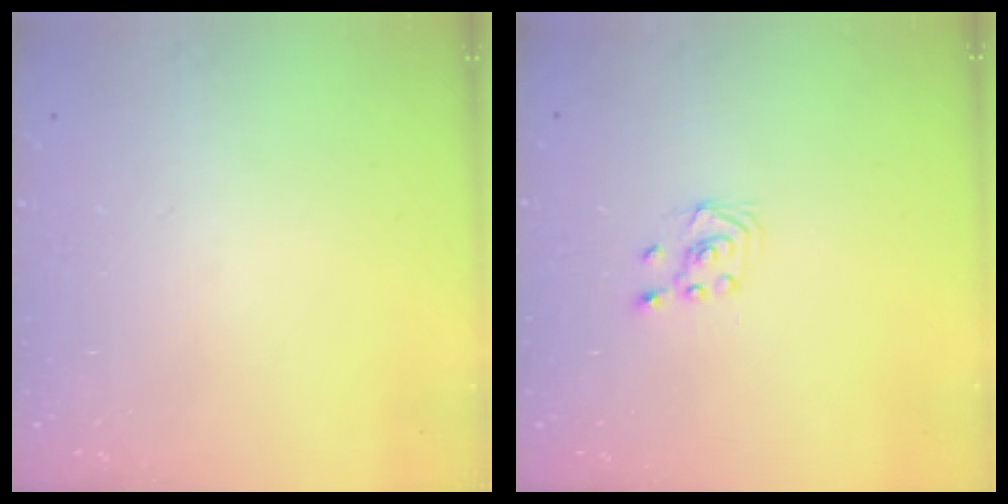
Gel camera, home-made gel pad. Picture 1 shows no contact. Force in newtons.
{"total": 2.3, "press": 2.2, "slide": 0.6}